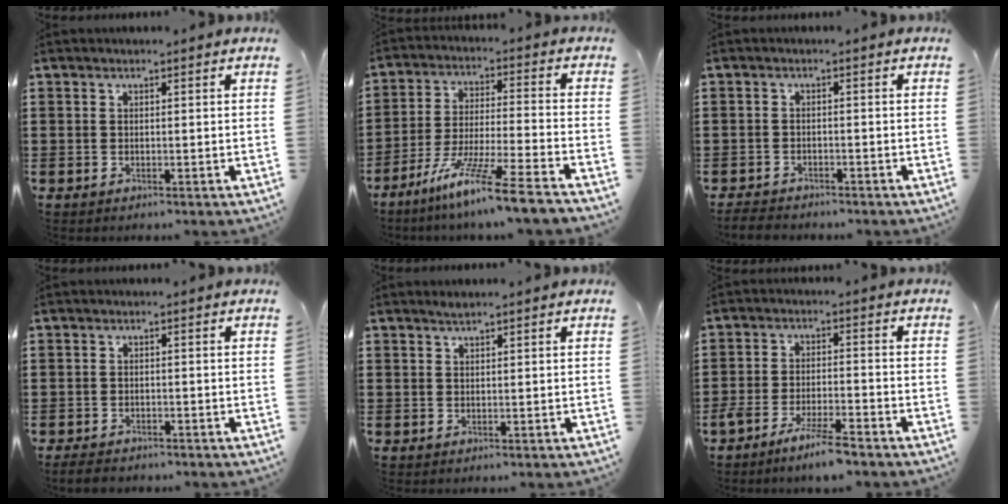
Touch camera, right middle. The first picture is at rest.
{"total": 10.7, "force": [-8.6, -0.9, 6.4], "torque": [-0.119, -0.004, -0.169]}
{"total": 2.1, "force": [-2.0, 0.5, 0.2], "torque": [-0.008, 0.000, -0.043]}
{"total": 1.6, "force": [-1.5, 0.5, 0.3], "torque": [-0.010, 0.002, -0.031]}
{"total": 0.8, "force": [0.8, 0.0, 0.3], "torque": [-0.006, -0.001, 0.015]}
{"total": 5.7, "force": [-4.7, 0.2, 3.2], "torque": [-0.064, -0.009, -0.088]}